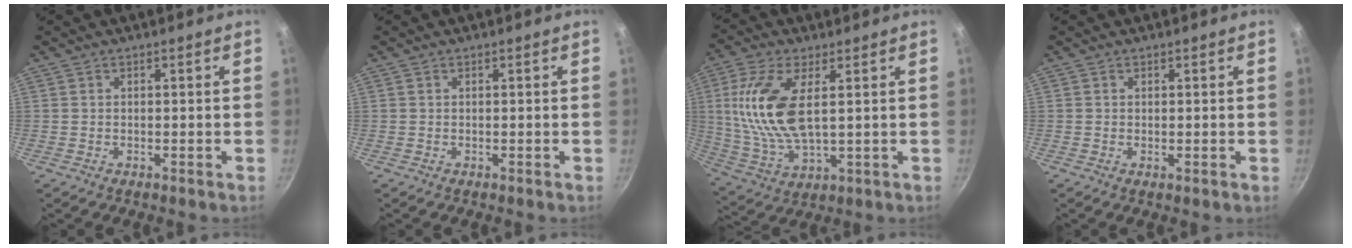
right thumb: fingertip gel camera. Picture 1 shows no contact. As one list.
[{"total": 0.0}, {"total": 15.2, "force": [2.6, 6.6, 13.5], "torque": [-0.296, -0.011, 0.058]}, {"total": 0.6, "force": [0.1, 0.0, 0.6], "torque": [-0.013, -0.004, 0.003]}]